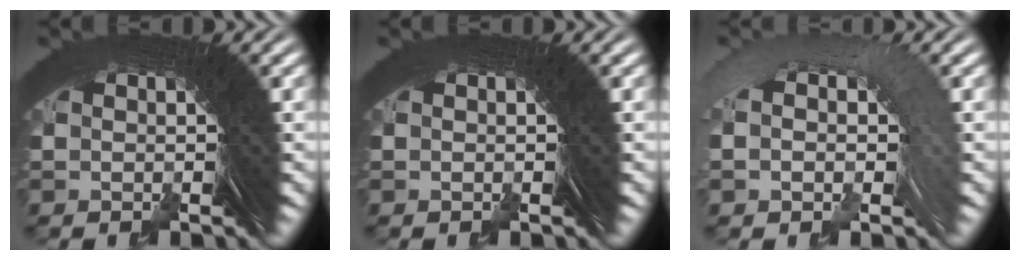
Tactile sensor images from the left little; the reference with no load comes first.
{"total": 0.0}
{"total": 2.5, "force": [0.4, 1.1, 2.3], "torque": [-0.034, 0.029, -0.006]}